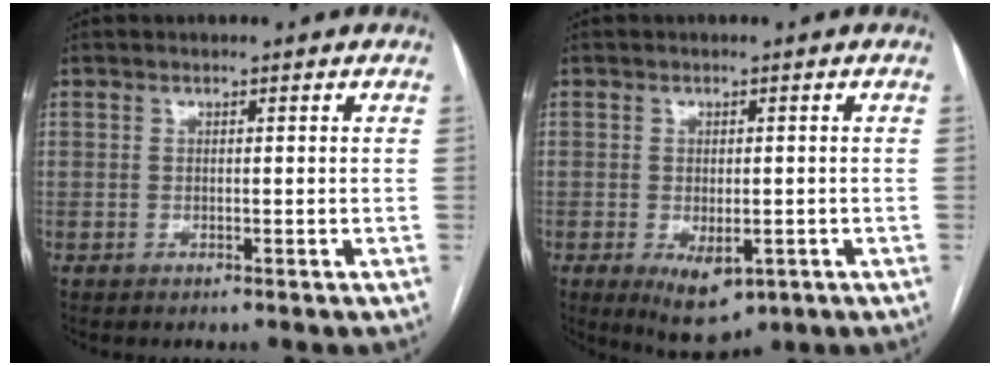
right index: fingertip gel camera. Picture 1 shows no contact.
{"total": 6.8, "force": [-2.6, 3.4, 5.3], "torque": [-0.080, -0.013, -0.025]}